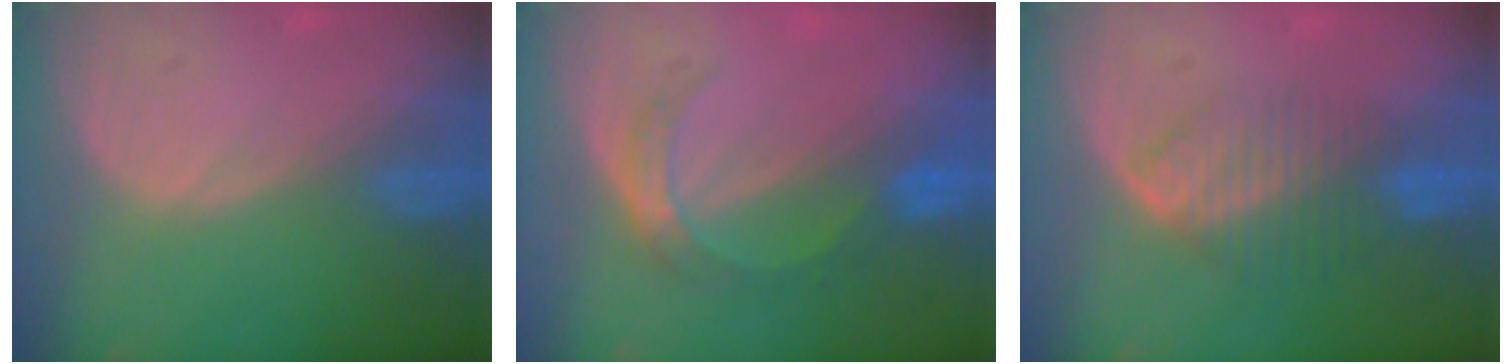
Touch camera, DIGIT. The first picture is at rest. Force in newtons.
{"total": 5.1, "press": 4.6, "slide": 2.2}
{"total": 6.7, "press": 5.9, "slide": 3.2}